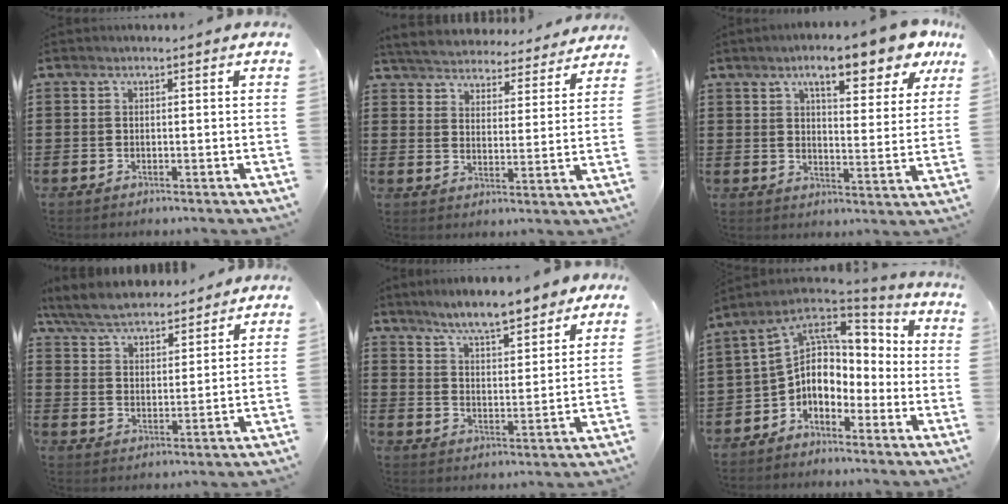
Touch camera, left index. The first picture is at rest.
{"total": 5.0, "force": [5.0, 0.1, 0.0], "torque": [-0.029, -0.039, 0.085]}
{"total": 9.7, "force": [7.3, 2.0, 6.1], "torque": [-0.099, -0.025, 0.120]}
{"total": 6.6, "force": [6.1, 1.4, 1.8], "torque": [-0.062, -0.023, 0.111]}
{"total": 6.8, "force": [6.2, 0.8, 2.6], "torque": [-0.074, -0.022, 0.111]}
{"total": 7.5, "force": [-1.1, 6.0, 4.2], "torque": [-0.096, -0.007, -0.027]}